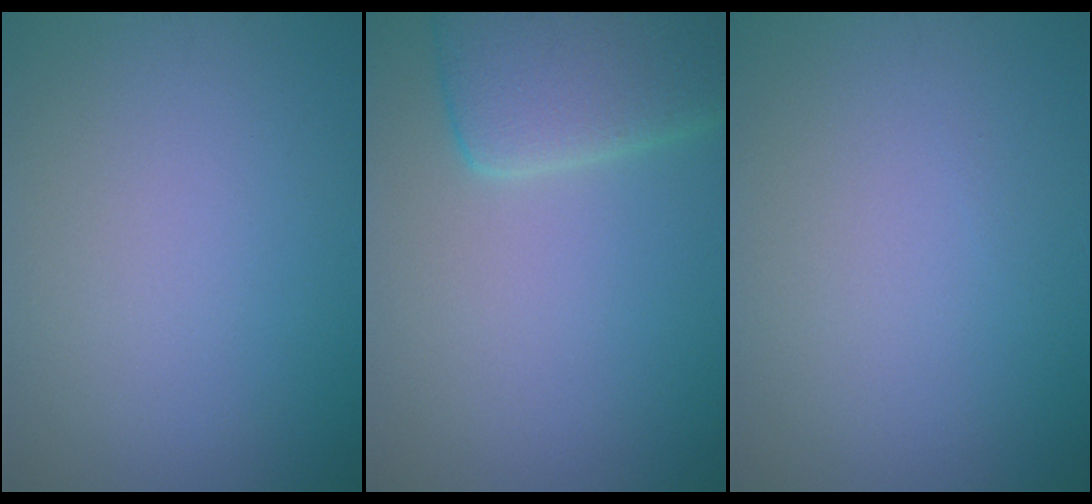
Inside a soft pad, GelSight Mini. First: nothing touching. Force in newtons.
{"total": 6.4, "press": 6.4, "slide": 0.5}
{"total": 0.0}